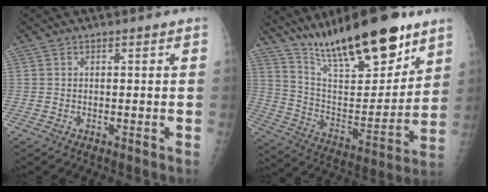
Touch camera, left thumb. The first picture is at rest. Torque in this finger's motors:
{"motor_torque": [1.51, 1.46, 1.41, -1.36, 0.31]}